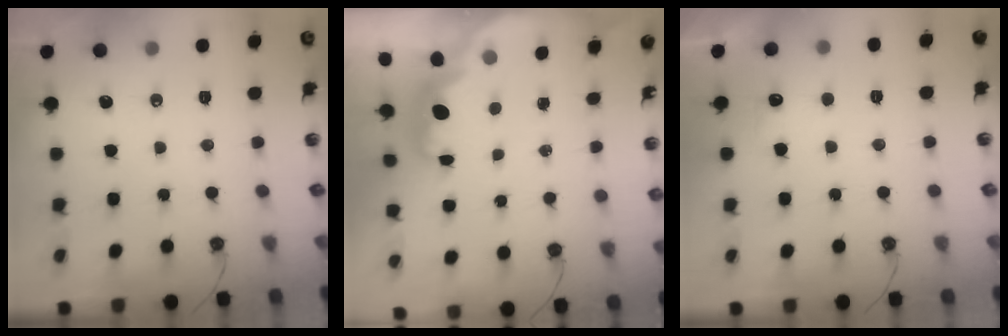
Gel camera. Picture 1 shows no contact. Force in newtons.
{"total": 2.3, "press": 2.2, "slide": 0.6}
{"total": 5.1, "press": 4.9, "slide": 1.3}